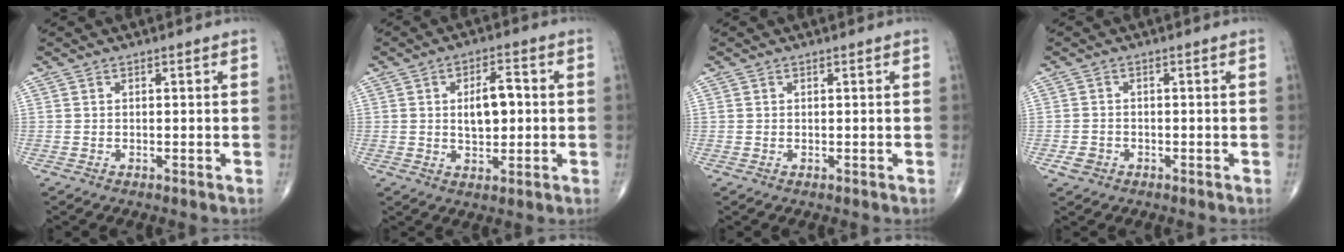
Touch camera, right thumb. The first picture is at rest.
{"total": 7.1, "force": [0.5, 3.7, 6.1], "torque": [-0.084, 0.008, 0.008]}
{"total": 0.0}
{"total": 2.1, "force": [-1.0, 1.7, 0.7], "torque": [-0.008, 0.008, -0.016]}